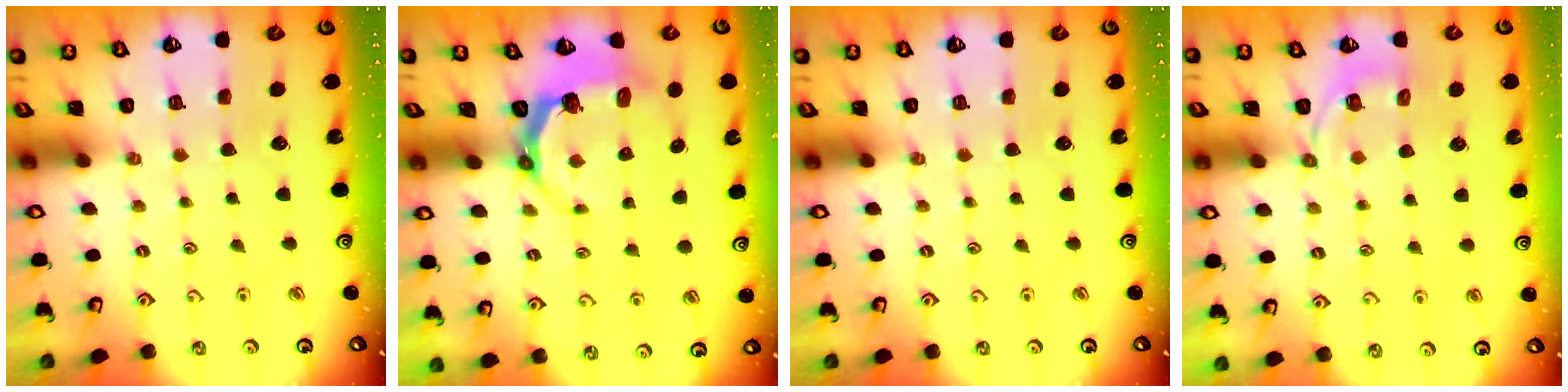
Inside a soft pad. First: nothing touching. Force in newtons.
{"total": 5.2, "press": 3.8, "slide": 3.5}
{"total": 0.0}
{"total": 2.8, "press": 2.1, "slide": 1.8}